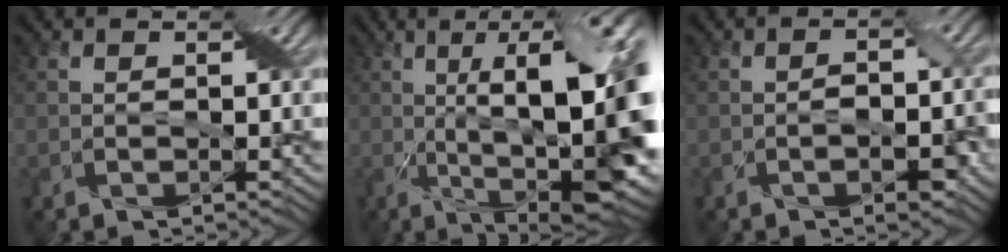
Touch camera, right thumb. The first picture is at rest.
{"total": 20.4, "force": [-0.6, 6.4, 19.4], "torque": [-0.258, 0.015, -0.015]}
{"total": 3.2, "force": [-1.4, 1.4, 2.5], "torque": [-0.042, 0.001, -0.020]}